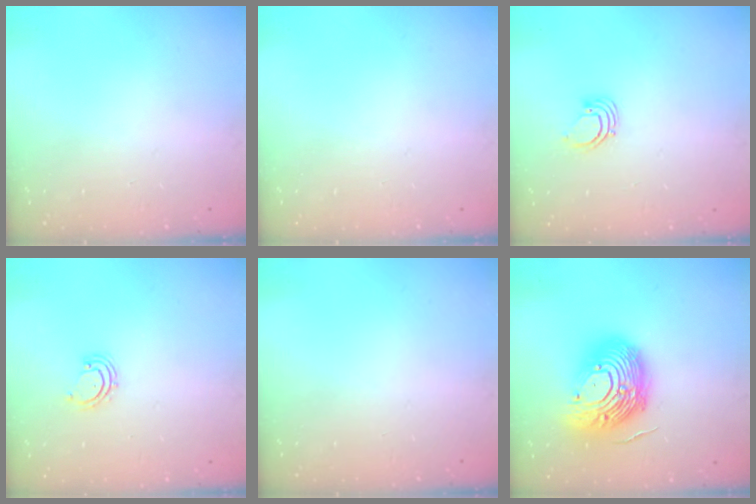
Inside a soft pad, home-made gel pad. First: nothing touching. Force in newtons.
{"total": 0.0}
{"total": 2.2, "press": 2.2, "slide": 0.2}
{"total": 2.7, "press": 2.6, "slide": 0.5}
{"total": 0.0}
{"total": 19.5, "press": 19.3, "slide": 3.1}